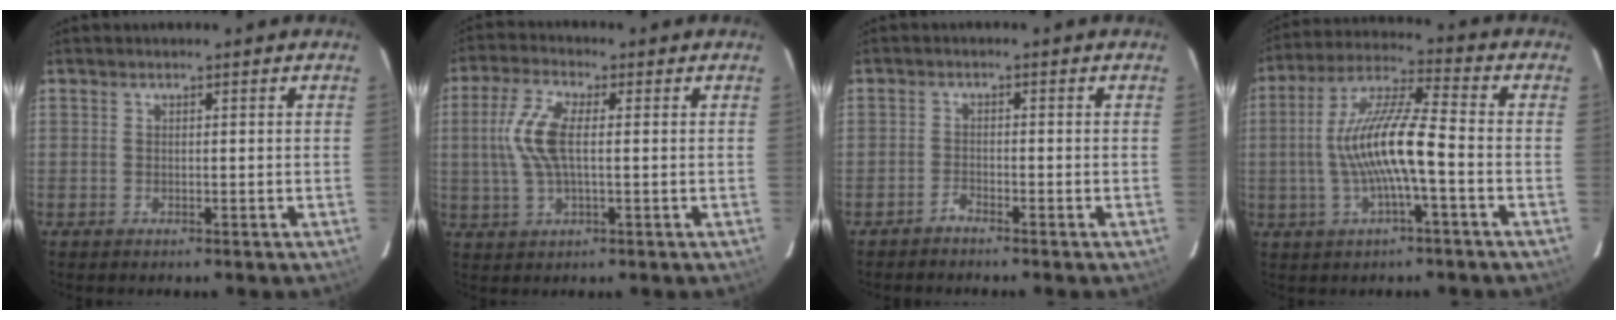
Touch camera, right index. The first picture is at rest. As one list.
[{"total": 8.7, "force": [0.6, 3.3, 8.0], "torque": [-0.173, 0.010, 0.014]}, {"total": 1.5, "force": [-1.4, 0.2, 0.2], "torque": [-0.010, 0.001, -0.030]}, {"total": 12.9, "force": [-2.3, 1.8, 12.6], "torque": [-0.250, 0.011, -0.045]}]